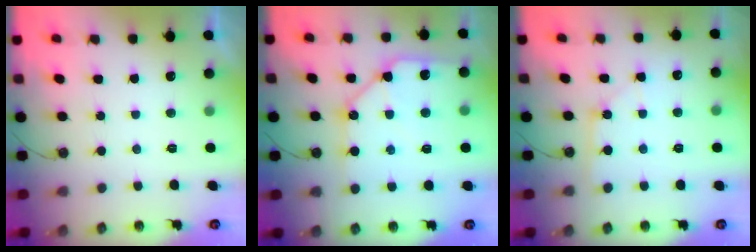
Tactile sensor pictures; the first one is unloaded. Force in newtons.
{"total": 11.9, "press": 11.8, "slide": 1.6}
{"total": 2.0, "press": 2.0, "slide": 0.3}